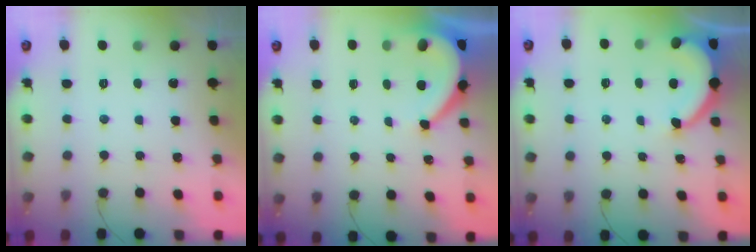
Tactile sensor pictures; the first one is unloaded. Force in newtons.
{"total": 5.8, "press": 5.7, "slide": 0.8}
{"total": 6.5, "press": 6.5, "slide": 0.1}